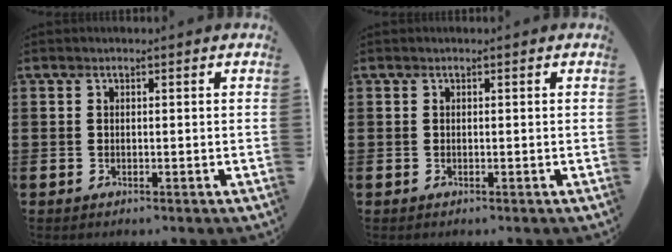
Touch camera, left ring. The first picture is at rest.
{"total": 0.0}